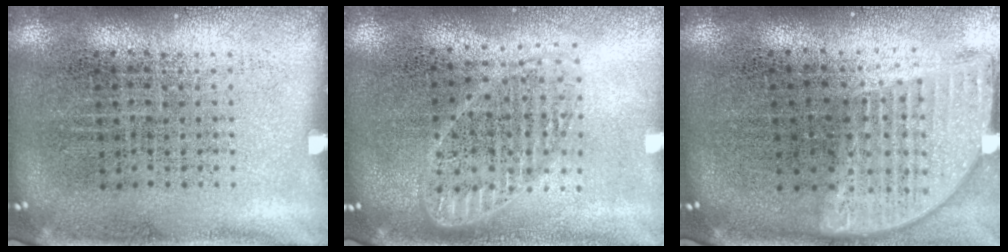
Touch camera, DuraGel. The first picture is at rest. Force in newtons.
{"total": 1.8, "press": 1.5, "slide": 0.9}
{"total": 2.0, "press": 1.6, "slide": 1.2}